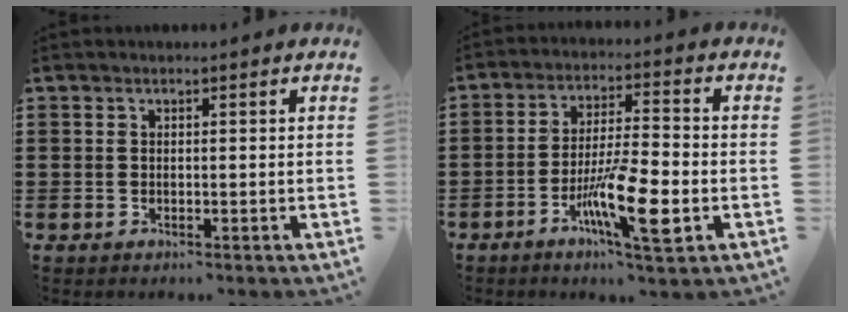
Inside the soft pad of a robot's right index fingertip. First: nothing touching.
{"total": 11.2, "force": [-4.2, 2.0, 10.2], "torque": [-0.195, -0.006, -0.075]}